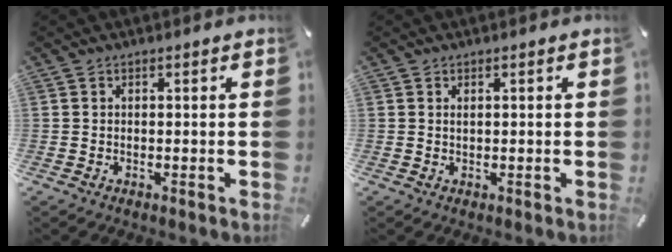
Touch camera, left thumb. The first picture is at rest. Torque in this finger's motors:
{"motor_torque": [0.16, -0.01, -0.02, -0.02, -0.01]}